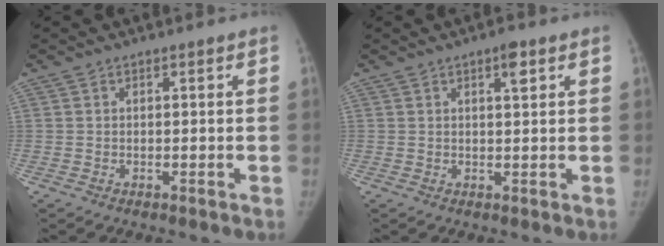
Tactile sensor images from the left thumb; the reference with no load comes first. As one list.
[{"total": 2.9, "force": [1.5, 0.9, 2.3], "torque": [-0.030, -0.005, 0.021]}]